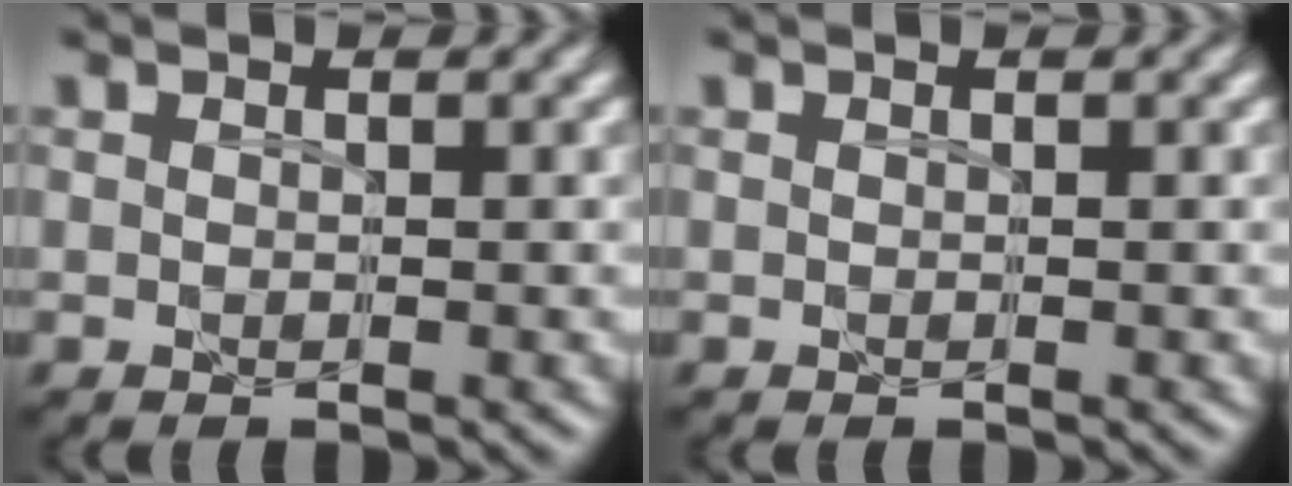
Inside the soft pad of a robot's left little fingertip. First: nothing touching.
{"total": 0.0}